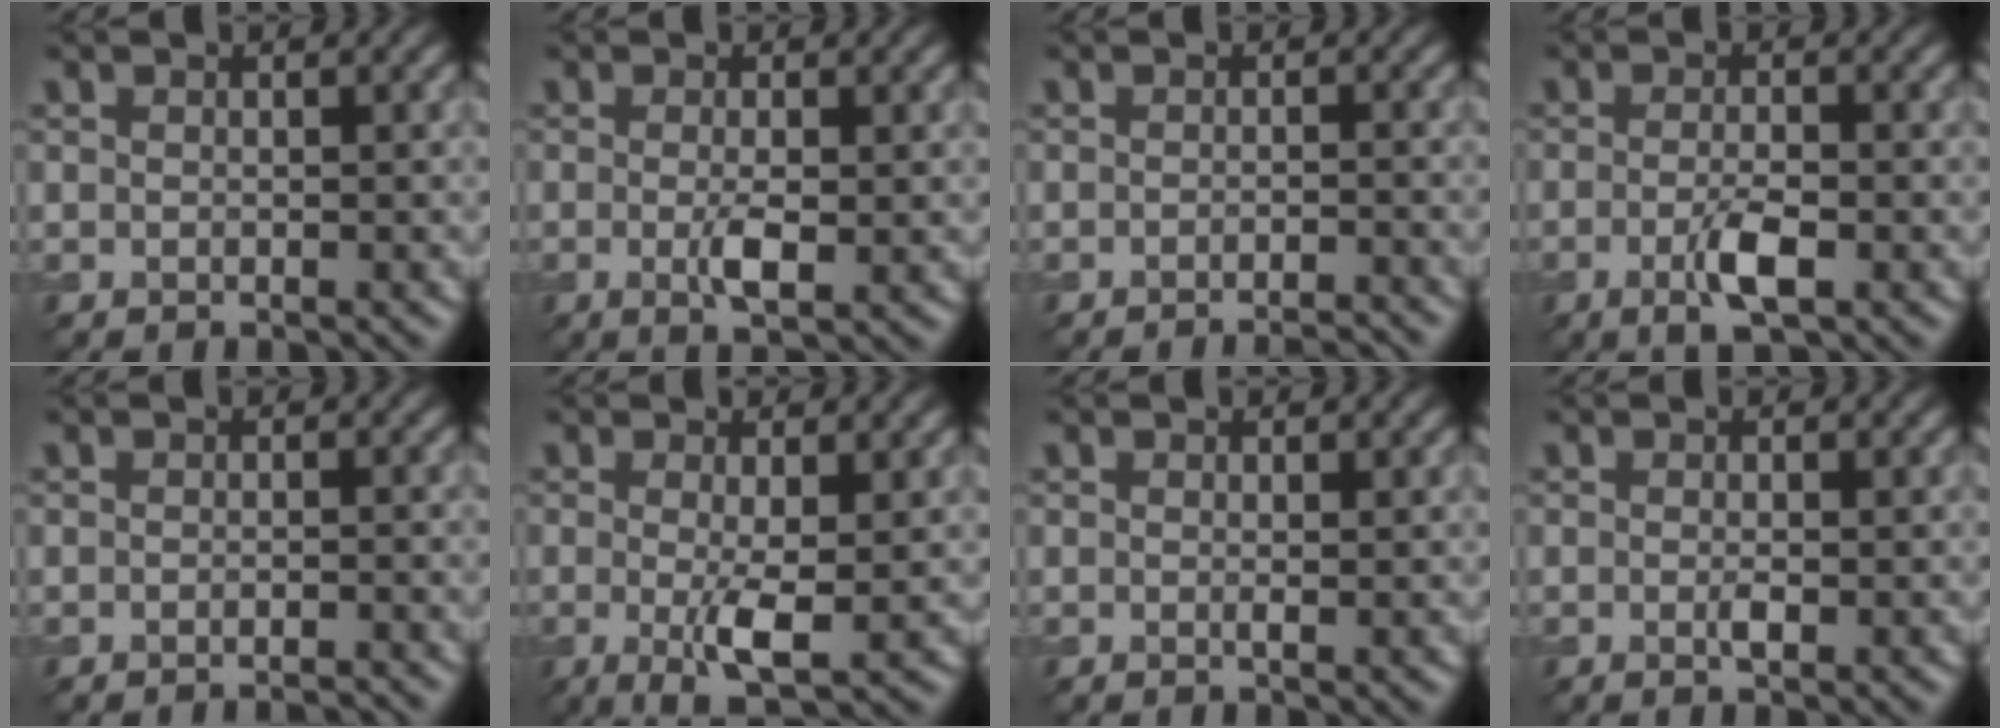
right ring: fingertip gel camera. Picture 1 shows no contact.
{"total": 2.9, "force": [-0.4, 0.7, 2.8], "torque": [-0.055, -0.008, -0.006]}
{"total": 2.7, "force": [-2.3, 0.3, 1.4], "torque": [-0.014, 0.002, -0.036]}
{"total": 3.3, "force": [-1.1, 0.9, 3.0], "torque": [-0.060, -0.004, -0.023]}
{"total": 1.6, "force": [-1.4, 0.2, 0.9], "torque": [-0.002, 0.002, -0.023]}
{"total": 4.2, "force": [-0.4, 0.9, 4.1], "torque": [-0.081, -0.013, -0.004]}
{"total": 0.7, "force": [0.1, 0.1, 0.7], "torque": [-0.011, -0.003, 0.001]}
{"total": 1.3, "force": [-0.2, 0.2, 1.2], "torque": [-0.023, -0.004, -0.004]}